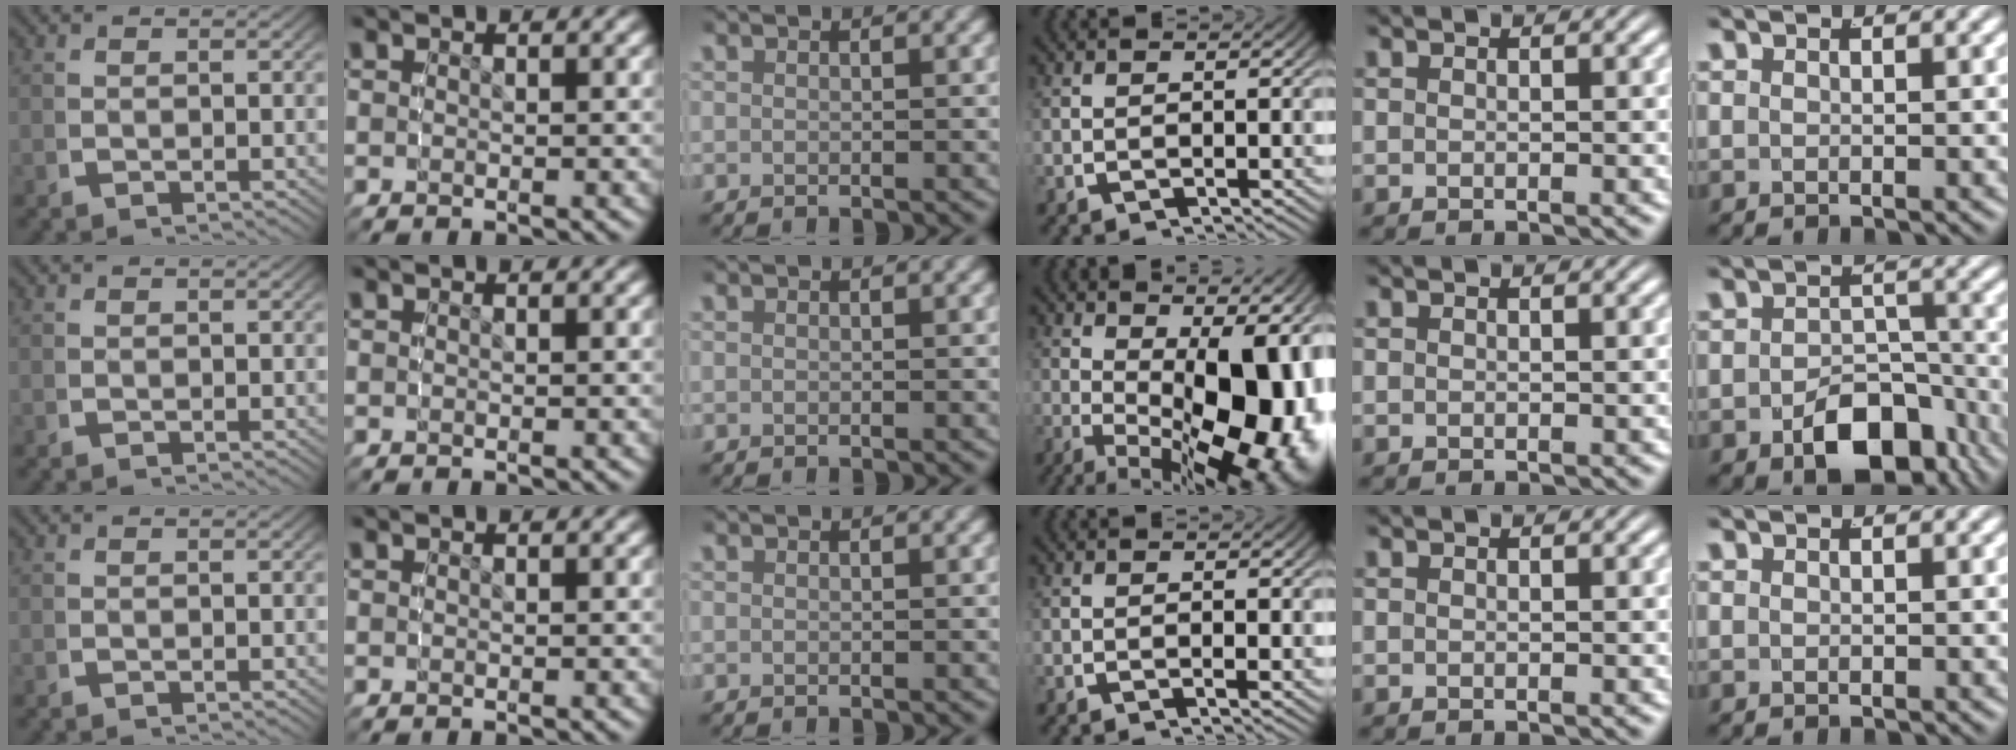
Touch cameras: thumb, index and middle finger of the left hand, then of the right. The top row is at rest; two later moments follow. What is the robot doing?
{"motion": "lift_and_place", "object": "toy banana"}